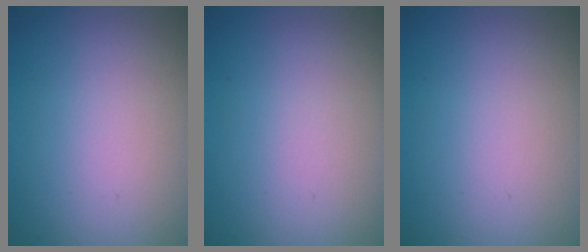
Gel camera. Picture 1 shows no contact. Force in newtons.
{"total": 0.0}
{"total": 0.0}